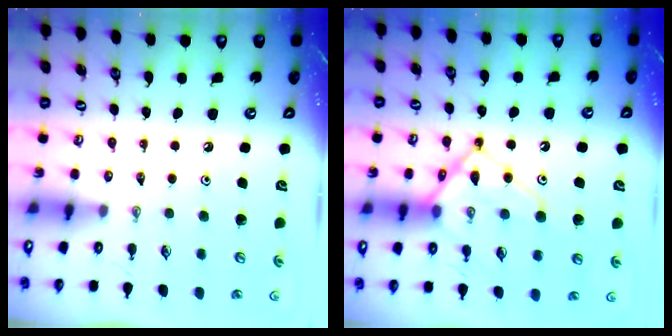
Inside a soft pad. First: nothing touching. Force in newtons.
{"total": 17.3, "press": 17.2, "slide": 1.4}